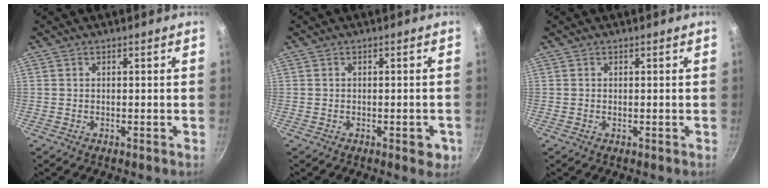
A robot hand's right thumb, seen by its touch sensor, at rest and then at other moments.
{"total": 2.7, "force": [-1.1, 1.2, 2.1], "torque": [-0.014, 0.006, -0.010]}
{"total": 0.0}